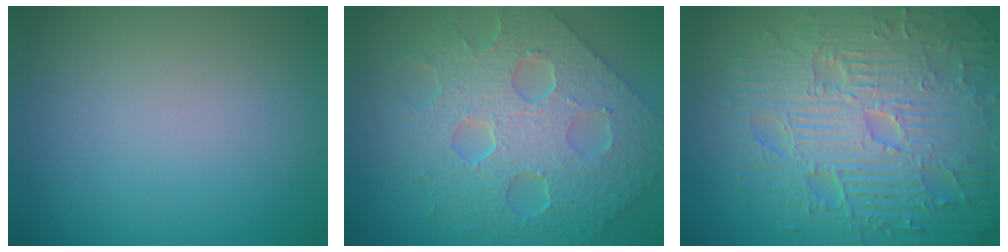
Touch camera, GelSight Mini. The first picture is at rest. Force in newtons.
{"total": 8.7, "press": 6.4, "slide": 5.8}
{"total": 11.7, "press": 7.6, "slide": 8.8}